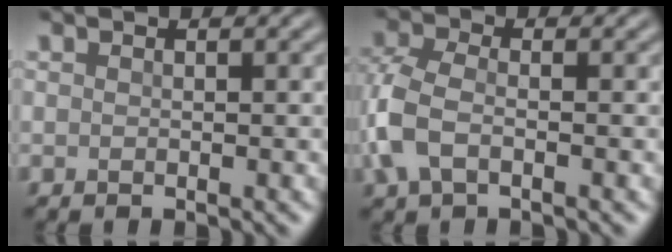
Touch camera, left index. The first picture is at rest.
{"total": 4.6, "force": [-1.3, 2.6, 3.6], "torque": [-0.098, 0.004, -0.038]}